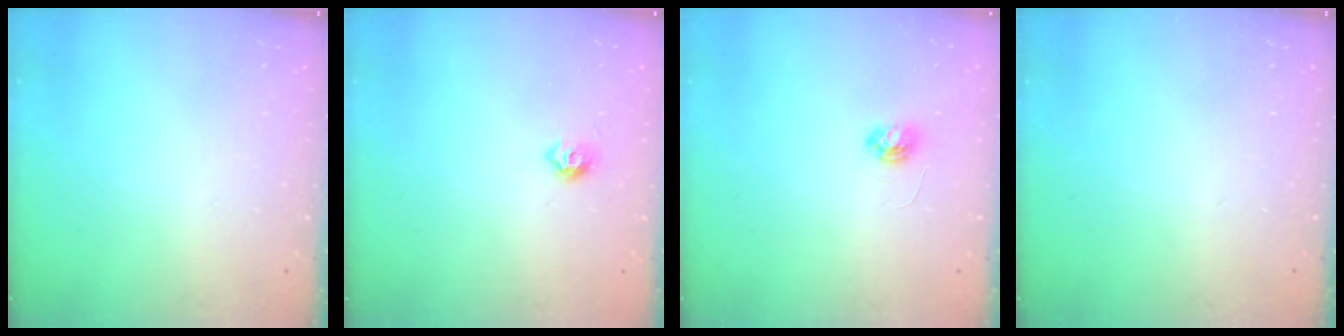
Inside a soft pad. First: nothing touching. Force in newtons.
{"total": 6.1, "press": 6.0, "slide": 0.9}
{"total": 4.0, "press": 4.0, "slide": 0.3}
{"total": 0.0}